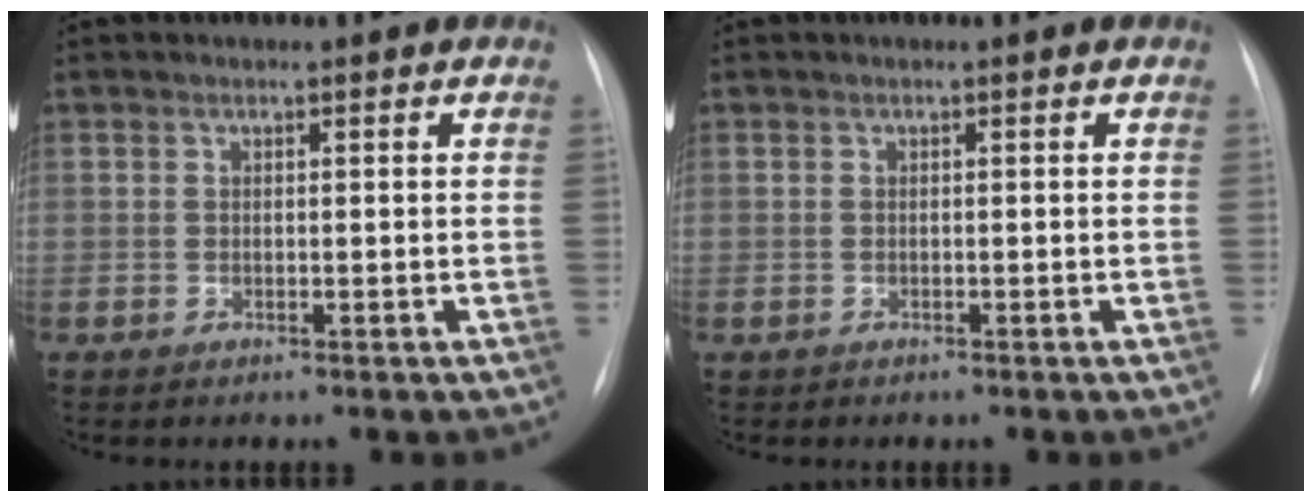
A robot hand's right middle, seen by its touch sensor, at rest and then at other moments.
{"total": 0.0}